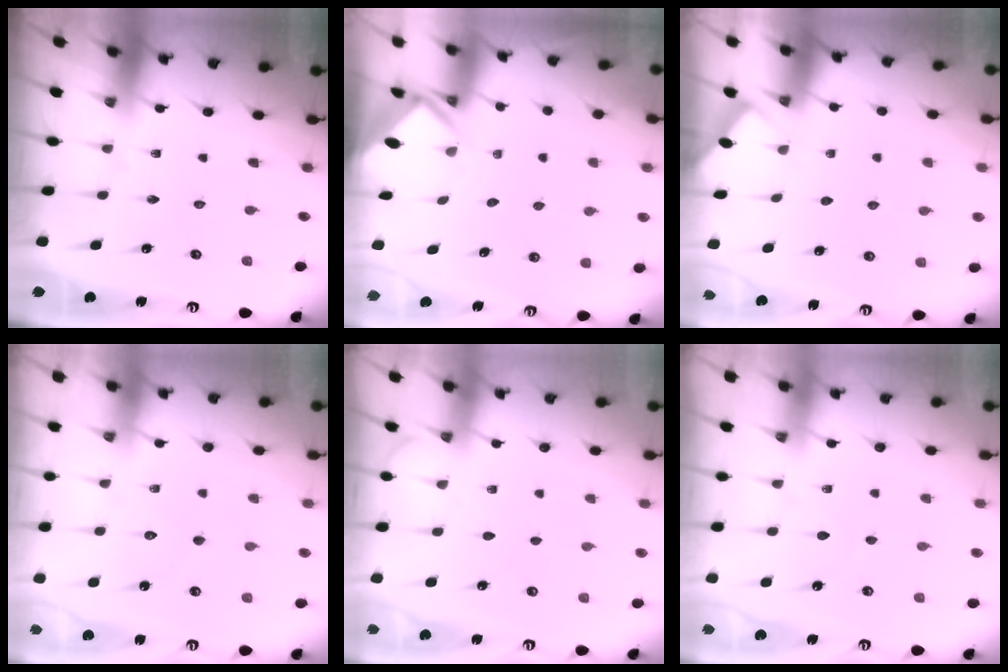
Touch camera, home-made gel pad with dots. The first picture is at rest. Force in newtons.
{"total": 2.8, "press": 2.8, "slide": 0.2}
{"total": 2.8, "press": 2.8, "slide": 0.3}
{"total": 5.1, "press": 5.0, "slide": 0.6}
{"total": 2.3, "press": 2.3, "slide": 0.3}
{"total": 5.0, "press": 5.0, "slide": 0.6}